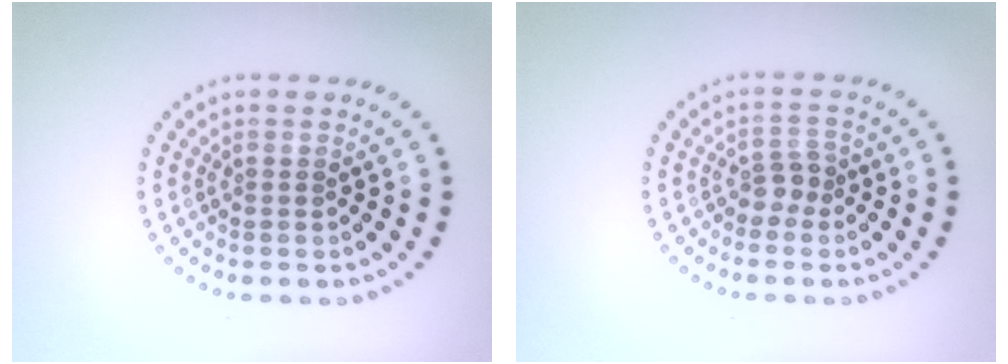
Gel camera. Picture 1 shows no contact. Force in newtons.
{"total": 1.7, "press": 1.4, "slide": 1.0}